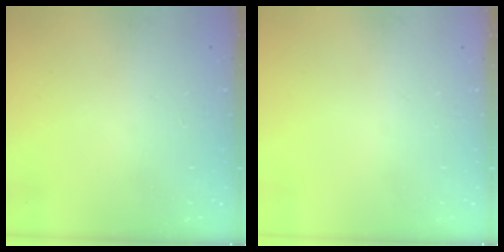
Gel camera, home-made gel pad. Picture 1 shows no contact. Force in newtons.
{"total": 0.0}